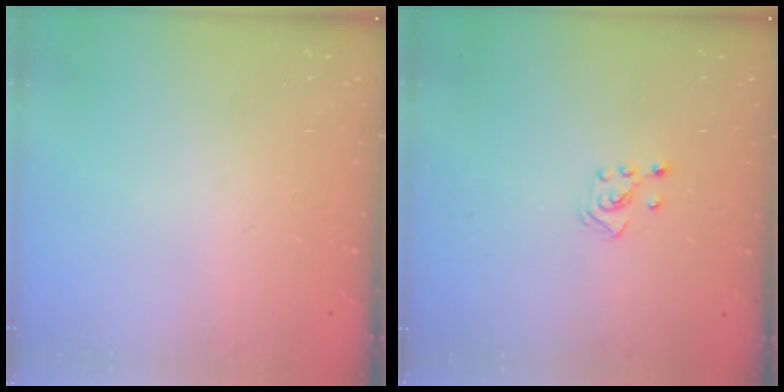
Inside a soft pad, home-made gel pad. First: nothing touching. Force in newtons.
{"total": 3.4, "press": 3.4, "slide": 0.6}